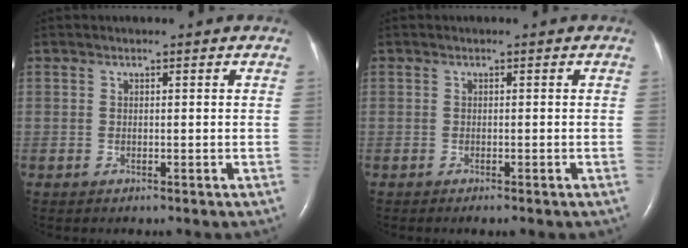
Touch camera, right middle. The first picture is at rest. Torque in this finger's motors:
{"motor_torque": [0.40, -0.26, 0.11, 0.00]}